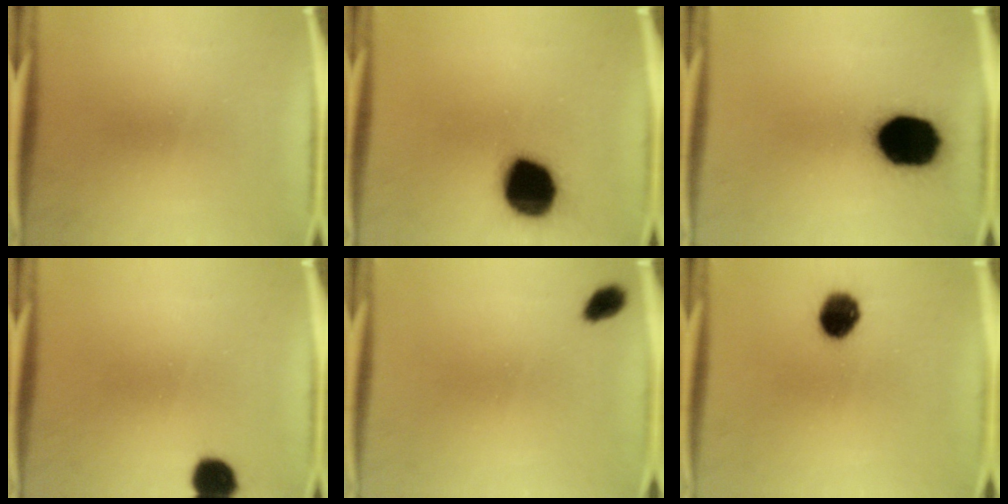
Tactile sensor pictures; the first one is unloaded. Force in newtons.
{"total": 19.5}
{"total": 19.3}
{"total": 6.4}
{"total": 3.0}
{"total": 8.2}